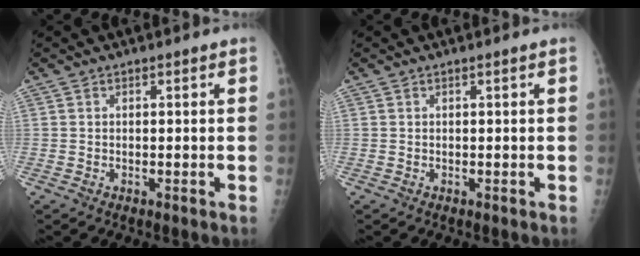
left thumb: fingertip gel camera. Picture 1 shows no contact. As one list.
[{"total": 0.0}]